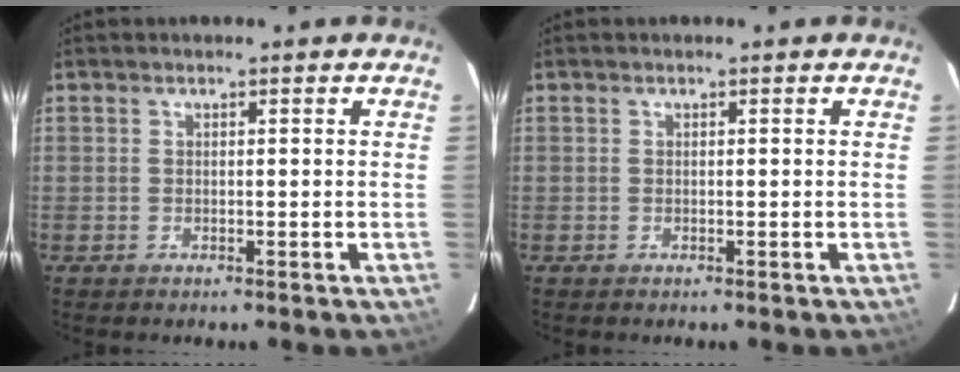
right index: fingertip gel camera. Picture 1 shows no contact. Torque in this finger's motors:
{"motor_torque": [-0.02, -0.02, 0.04, 0.00]}